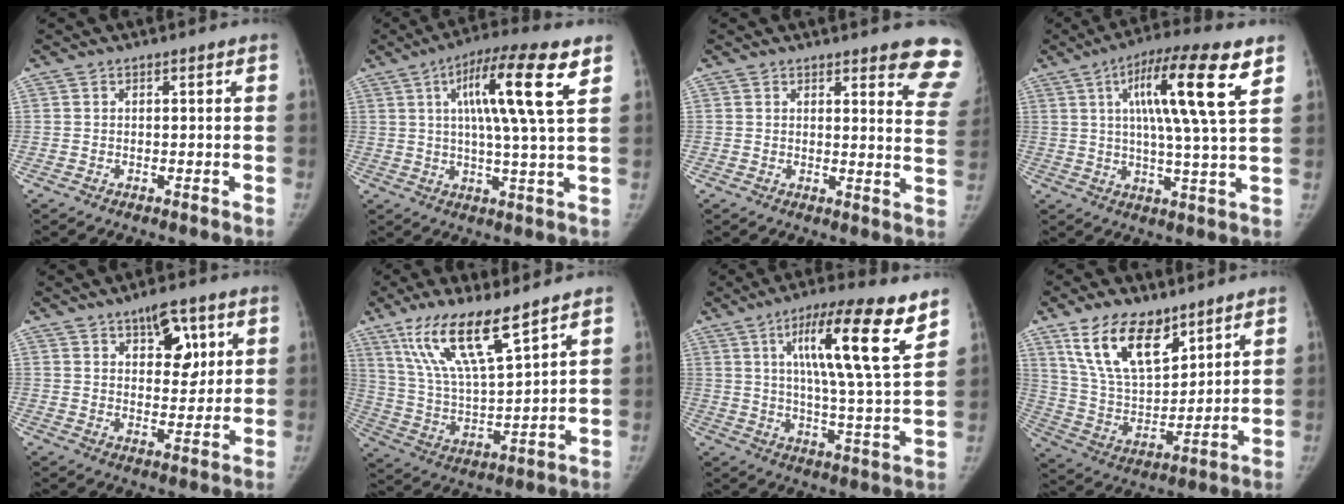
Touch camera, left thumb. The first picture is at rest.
{"total": 14.8, "force": [5.7, 1.5, 13.6], "torque": [-0.230, -0.007, 0.086]}
{"total": 10.6, "force": [9.1, 1.9, 4.9], "torque": [-0.023, -0.068, 0.079]}
{"total": 16.1, "force": [6.4, 2.0, 14.6], "torque": [-0.242, -0.010, 0.099]}
{"total": 8.9, "force": [4.1, 4.6, 6.4], "torque": [-0.062, -0.021, 0.062]}
{"total": 15.6, "force": [10.2, 3.2, 11.3], "torque": [-0.208, -0.051, 0.210]}
{"total": 18.2, "force": [9.5, 2.5, 15.3], "torque": [-0.225, -0.037, 0.148]}
{"total": 16.1, "force": [10.1, 7.8, 9.7], "torque": [-0.142, -0.051, 0.203]}